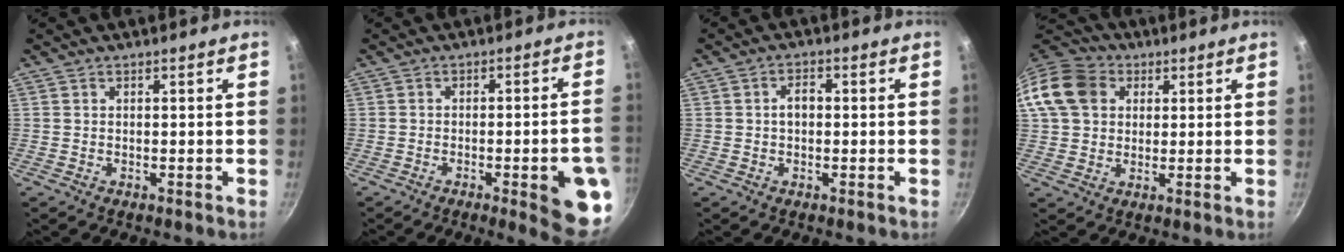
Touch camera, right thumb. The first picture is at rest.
{"total": 11.3, "force": [-3.8, 2.5, 10.3], "torque": [-0.104, 0.021, -0.044]}
{"total": 2.9, "force": [0.0, 2.0, 2.1], "torque": [-0.026, 0.012, -0.003]}
{"total": 13.7, "force": [3.8, 11.1, 7.2], "torque": [-0.127, 0.022, 0.056]}